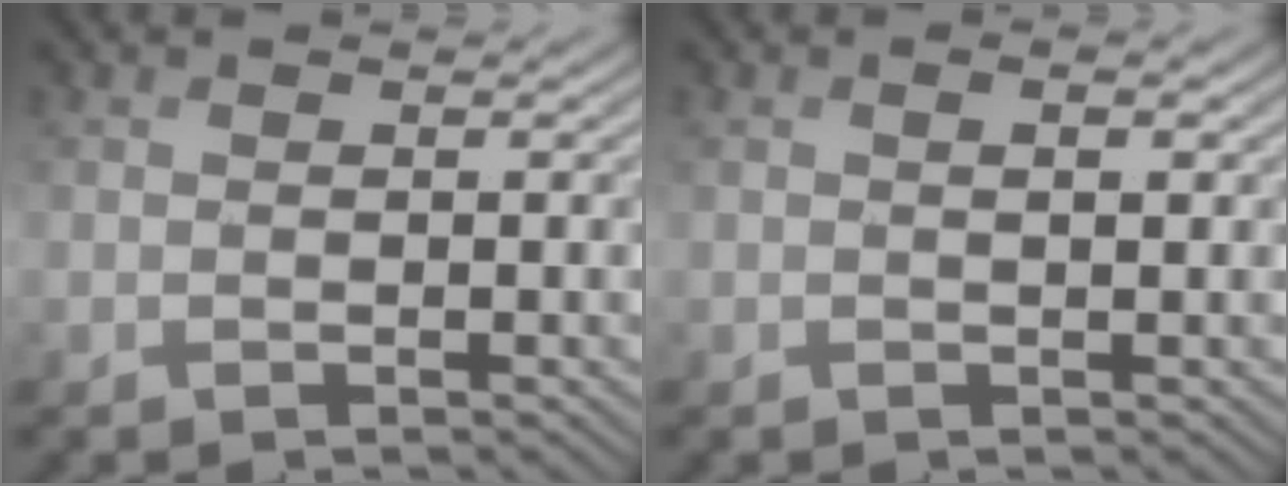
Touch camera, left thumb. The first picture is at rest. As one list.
[{"total": 1.5, "force": [0.4, 0.4, 1.4], "torque": [-0.010, -0.008, 0.007]}]